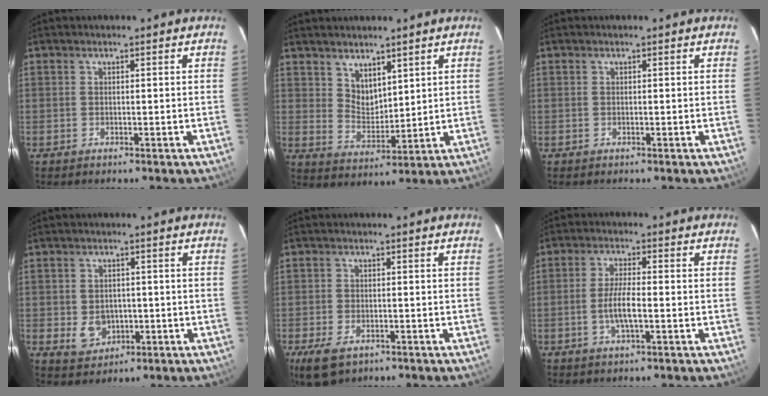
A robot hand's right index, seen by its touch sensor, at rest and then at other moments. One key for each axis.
{"total": 5.9, "fx": 4.2, "fy": 3.3, "fz": 2.5, "tx": -0.034, "ty": -0.001, "tz": 0.085}
{"total": 0.0}
{"total": 5.4, "fx": -1.0, "fy": 4.6, "fz": 2.7, "tx": -0.058, "ty": 0.000, "tz": -0.001}
{"total": 6.6, "fx": -3.7, "fy": 3.6, "fz": 4.1, "tx": -0.097, "ty": -0.020, "tz": -0.066}
{"total": 5.3, "fx": -1.4, "fy": 1.0, "fz": 5.0, "tx": -0.098, "ty": -0.003, "tz": -0.028}